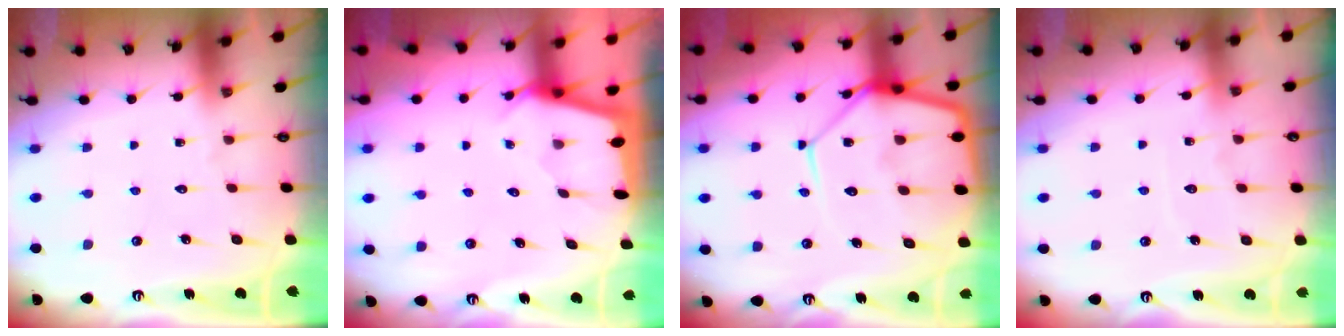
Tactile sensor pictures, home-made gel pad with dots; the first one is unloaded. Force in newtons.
{"total": 2.0, "press": 2.0, "slide": 0.3}
{"total": 16.0, "press": 15.9, "slide": 1.5}
{"total": 6.1, "press": 6.1, "slide": 0.2}